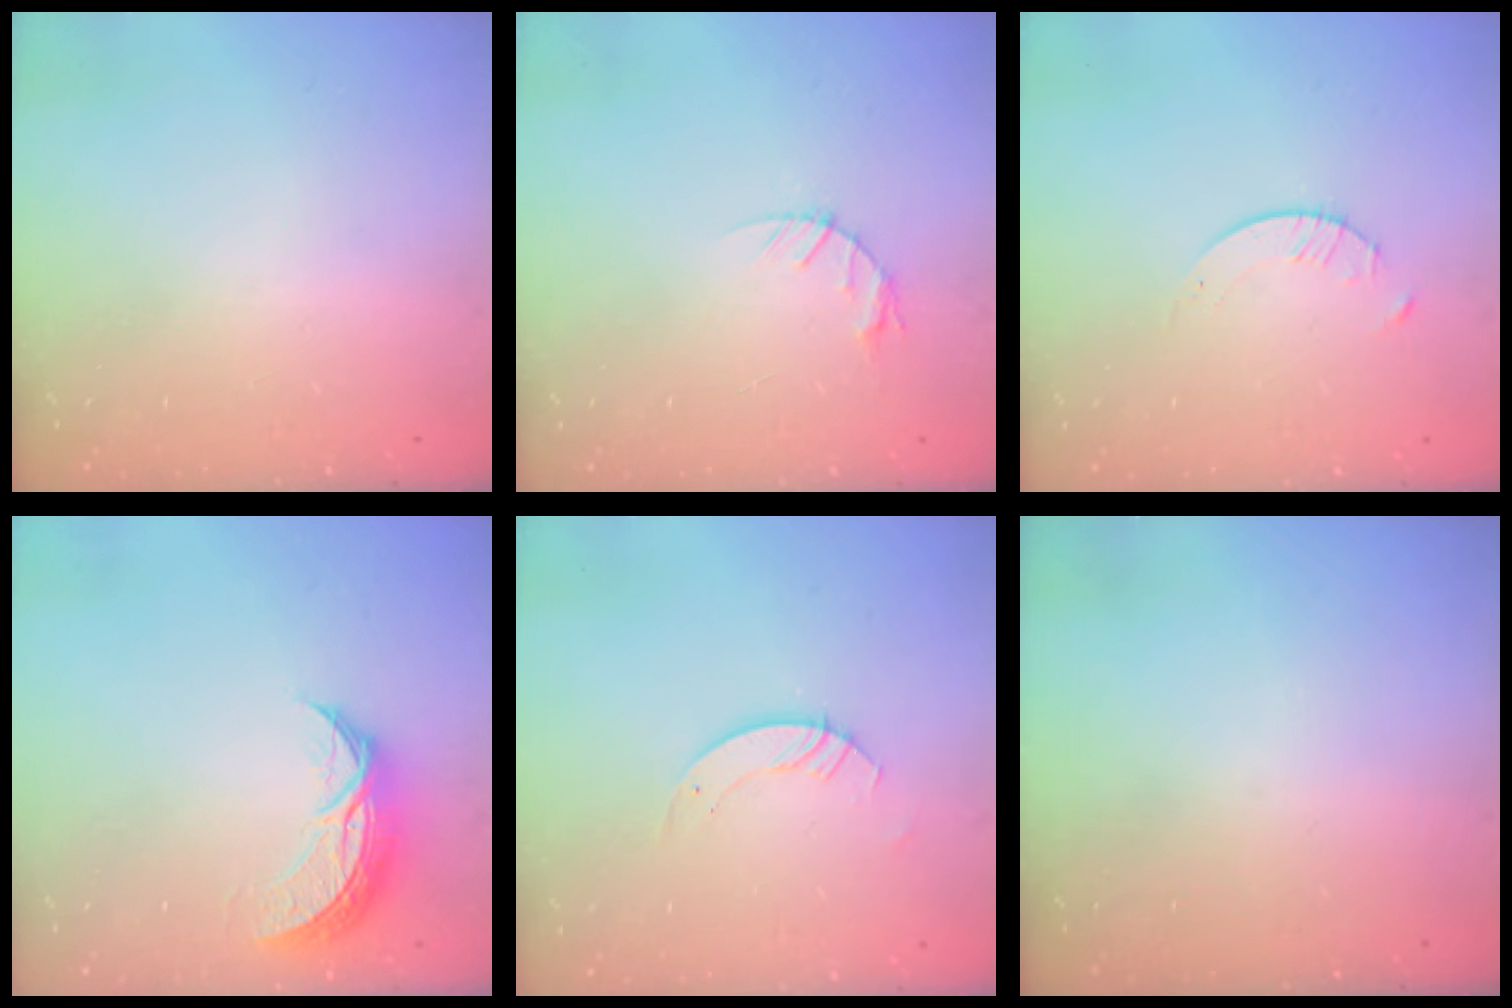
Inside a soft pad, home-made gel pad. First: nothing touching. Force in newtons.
{"total": 3.3, "press": 3.2, "slide": 0.5}
{"total": 2.1, "press": 2.1, "slide": 0.3}
{"total": 10.1, "press": 10.1, "slide": 0.3}
{"total": 3.5, "press": 3.5, "slide": 0.3}
{"total": 0.0}